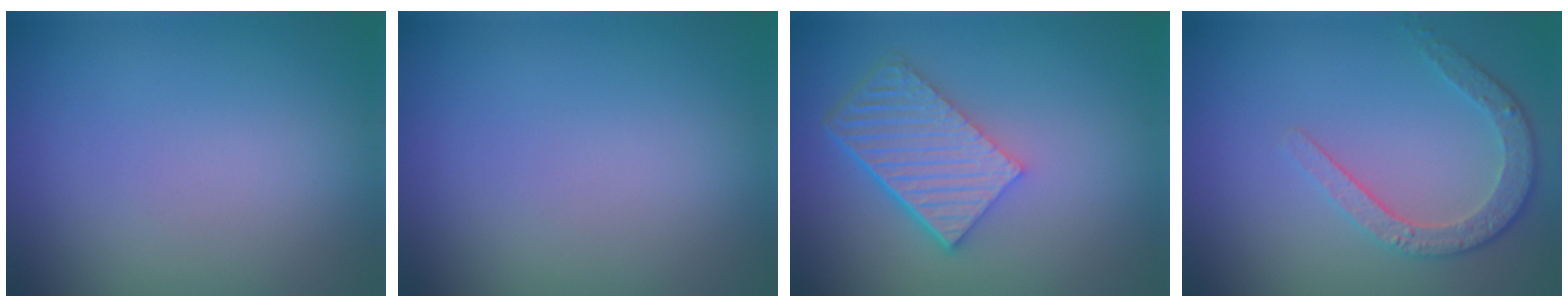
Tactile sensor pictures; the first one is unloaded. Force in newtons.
{"total": 0.0}
{"total": 6.1, "press": 4.2, "slide": 4.4}
{"total": 3.5, "press": 2.9, "slide": 2.0}